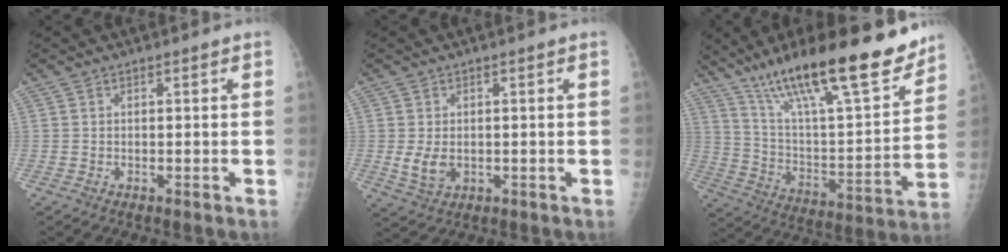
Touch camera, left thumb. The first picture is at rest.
{"total": 4.5, "force": [-0.3, 3.2, 3.2], "torque": [-0.051, -0.005, 0.004]}
{"total": 27.4, "force": [19.4, 5.9, 18.5], "torque": [-0.275, -0.068, 0.324]}